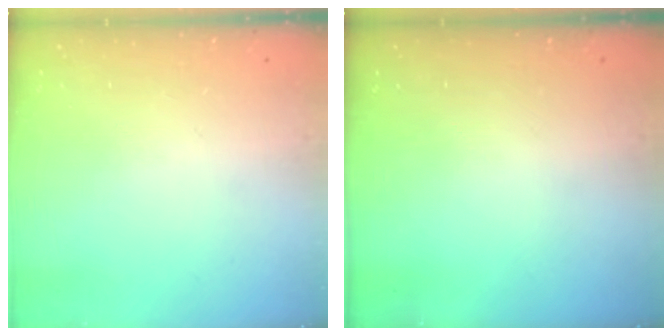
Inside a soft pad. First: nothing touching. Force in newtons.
{"total": 0.0}